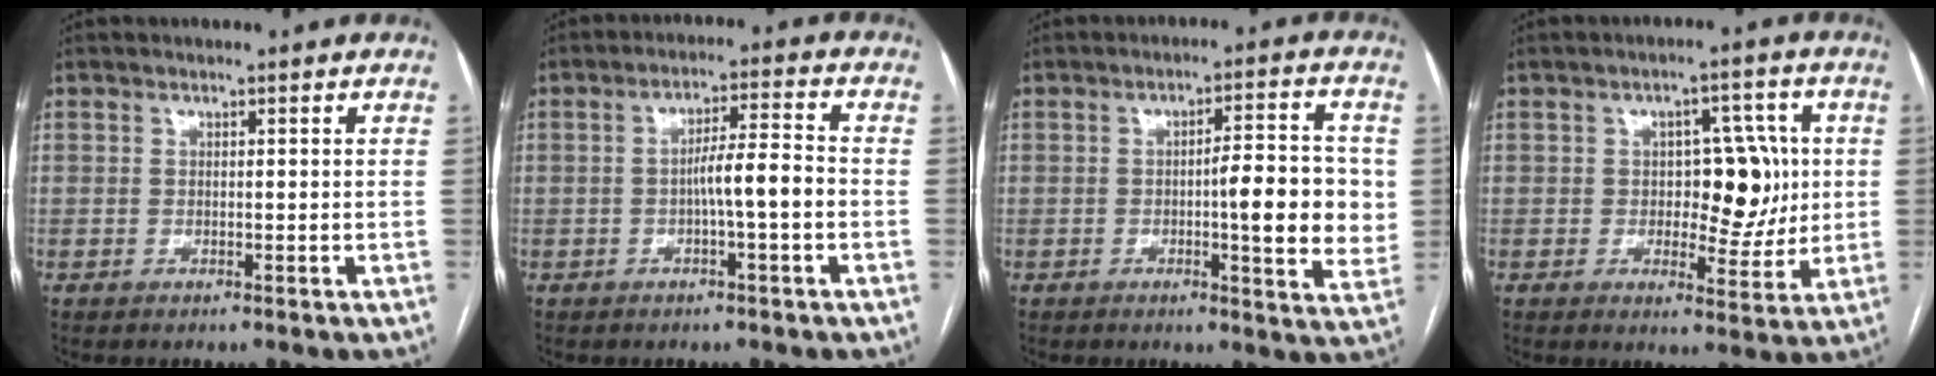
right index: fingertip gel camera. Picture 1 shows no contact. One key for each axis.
{"total": 5.9, "fx": -1.3, "fy": 0.2, "fz": 5.8, "tx": -0.100, "ty": 0.014, "tz": -0.020}
{"total": 10.3, "fx": -0.5, "fy": 1.9, "fz": 10.1, "tx": -0.126, "ty": 0.011, "tz": -0.008}
{"total": 8.8, "fx": 0.6, "fy": 4.7, "fz": 7.5, "tx": -0.094, "ty": 0.016, "tz": 0.017}